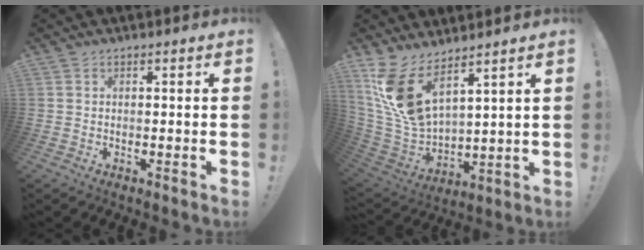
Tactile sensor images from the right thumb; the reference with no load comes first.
{"total": 14.4, "force": [9.5, 5.9, 9.0], "torque": [-0.199, -0.078, 0.176]}